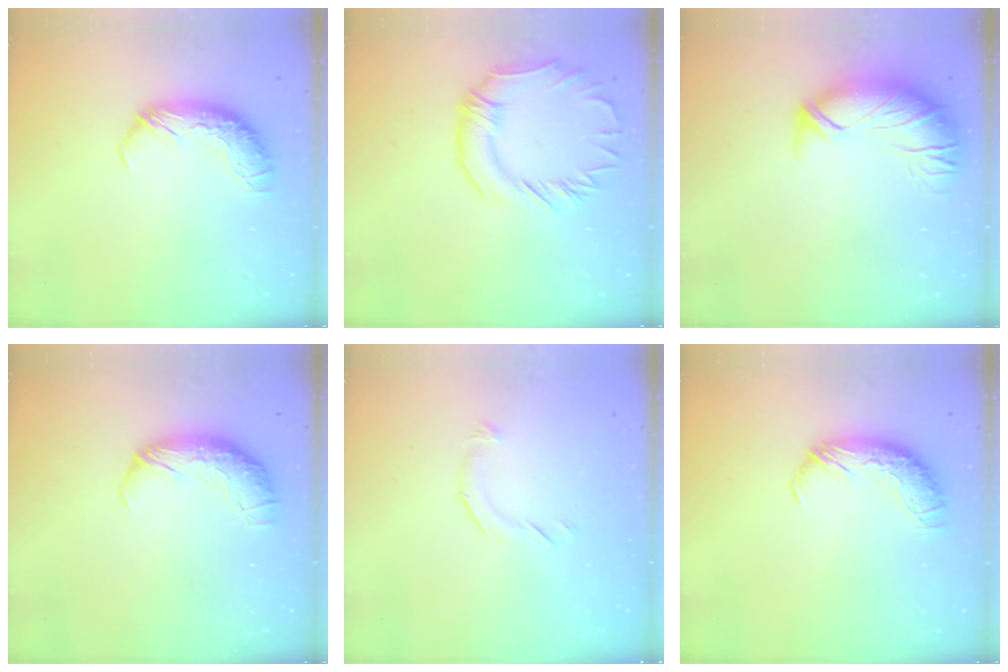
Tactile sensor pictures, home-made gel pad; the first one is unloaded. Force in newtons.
{"total": 3.1, "press": 3.0, "slide": 1.0}
{"total": 2.7, "press": 1.2, "slide": 2.4}
{"total": 2.3, "press": 1.0, "slide": 2.1}
{"total": 6.2, "press": 6.1, "slide": 1.1}
{"total": 0.0}